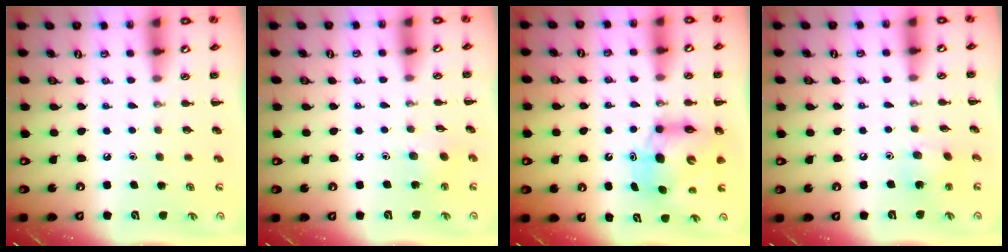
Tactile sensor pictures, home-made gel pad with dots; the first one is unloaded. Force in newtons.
{"total": 3.5, "press": 3.4, "slide": 0.7}
{"total": 9.1, "press": 8.8, "slide": 2.2}
{"total": 6.6, "press": 6.4, "slide": 1.6}